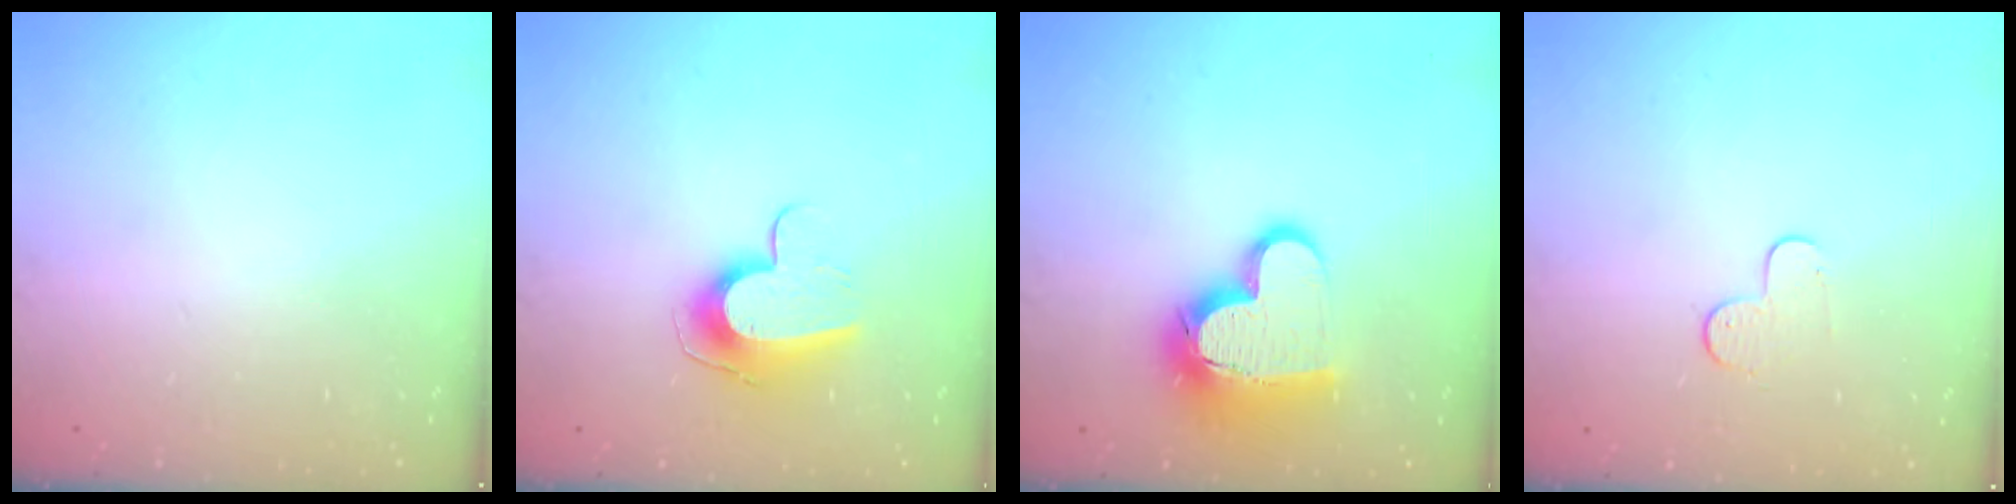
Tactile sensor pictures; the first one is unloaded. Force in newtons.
{"total": 9.7, "press": 9.7, "slide": 1.0}
{"total": 15.3, "press": 15.2, "slide": 1.0}
{"total": 4.5, "press": 4.5, "slide": 0.5}